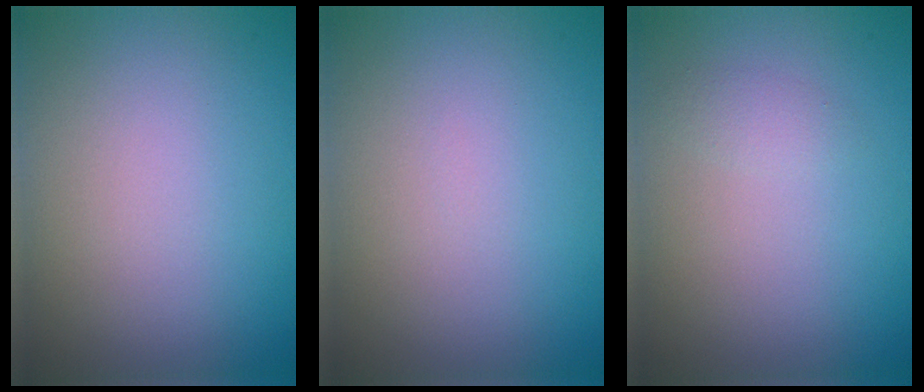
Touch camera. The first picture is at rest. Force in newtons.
{"total": 0.0}
{"total": 0.9, "press": 0.9, "slide": 0.0}